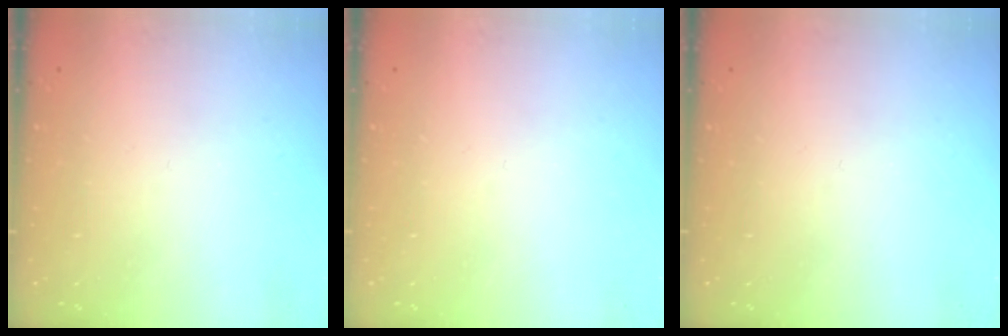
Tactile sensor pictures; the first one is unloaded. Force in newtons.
{"total": 0.0}
{"total": 0.0}